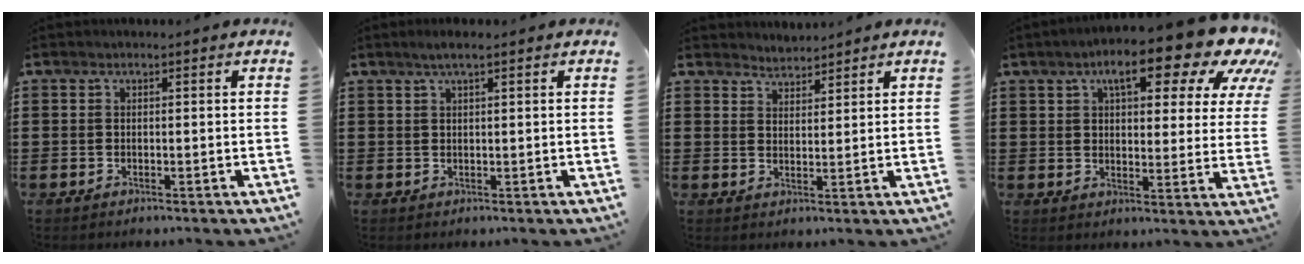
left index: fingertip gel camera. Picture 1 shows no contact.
{"total": 1.8, "force": [0.8, 0.1, 1.6], "torque": [-0.030, 0.001, 0.014]}
{"total": 2.4, "force": [2.3, 0.2, -0.6], "torque": [0.003, -0.007, 0.044]}
{"total": 14.5, "force": [9.8, 4.2, 9.9], "torque": [-0.147, -0.049, 0.155]}